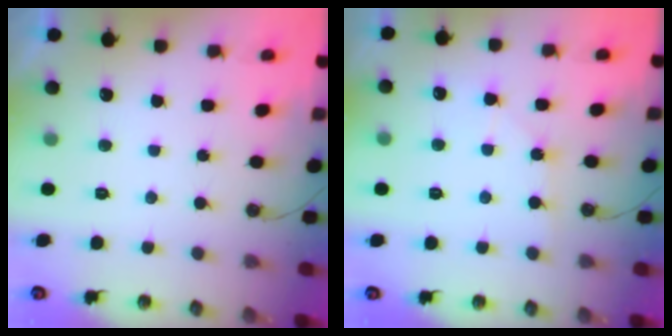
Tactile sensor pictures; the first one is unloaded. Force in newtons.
{"total": 4.4, "press": 4.4, "slide": 0.6}